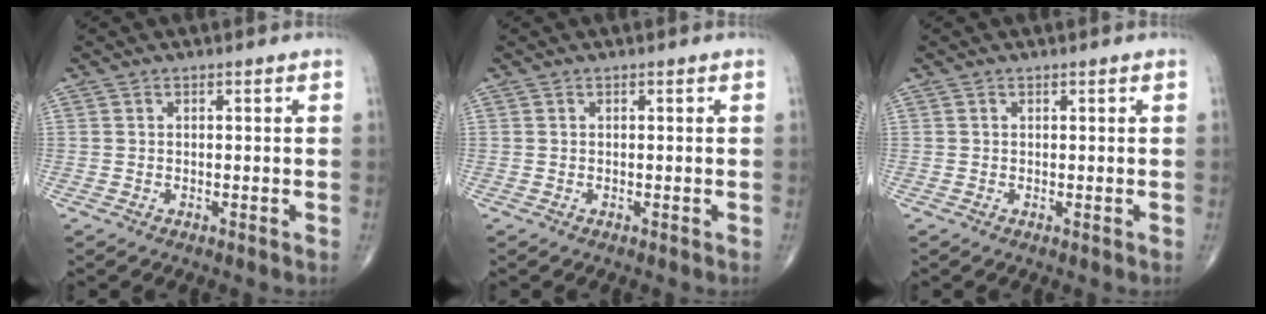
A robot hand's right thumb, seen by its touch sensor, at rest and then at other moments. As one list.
[{"total": 0.0}, {"total": 0.0}]